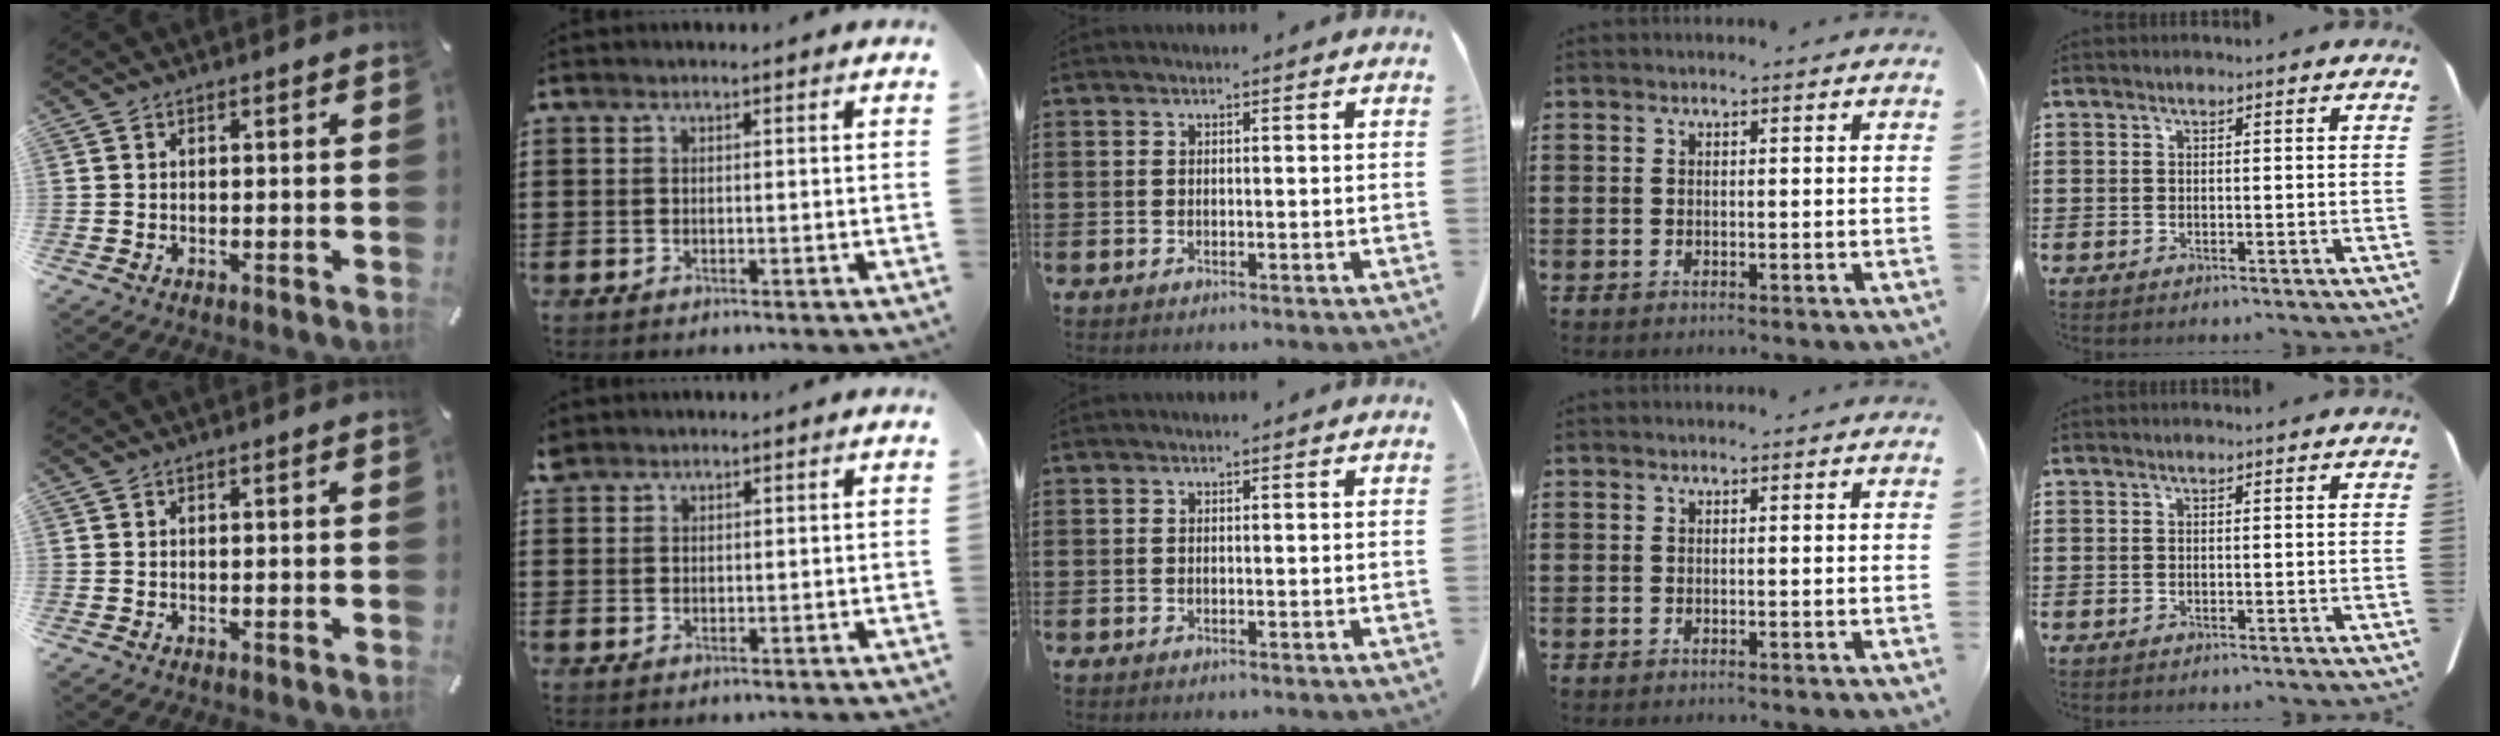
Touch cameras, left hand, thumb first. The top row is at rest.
{"index": {"total": 1.5, "force": [1.4, 0.7, 0.2], "torque": [-0.007, 0.003, 0.028]}}